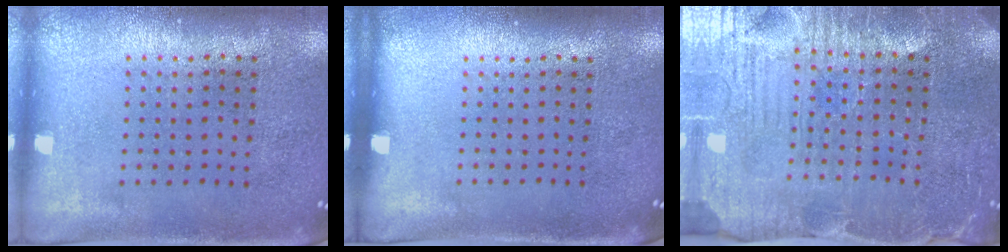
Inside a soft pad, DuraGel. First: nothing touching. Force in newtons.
{"total": 0.0}
{"total": 3.9, "press": 3.9, "slide": 0.7}